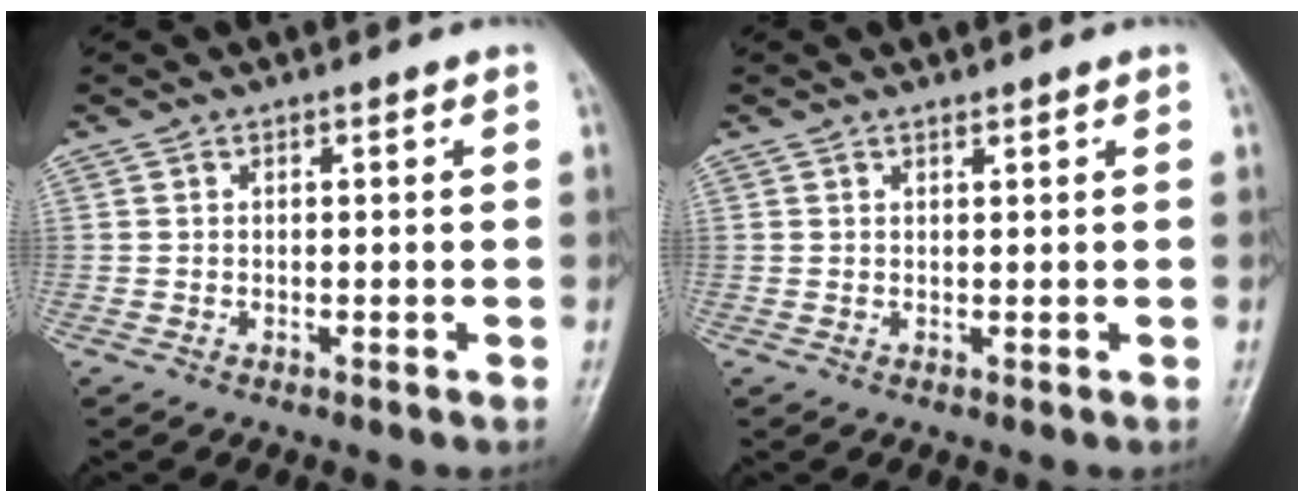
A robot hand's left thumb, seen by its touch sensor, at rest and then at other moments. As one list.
[{"total": 0.6, "force": [0.5, 0.2, 0.2], "torque": [-0.005, -0.005, 0.009]}]